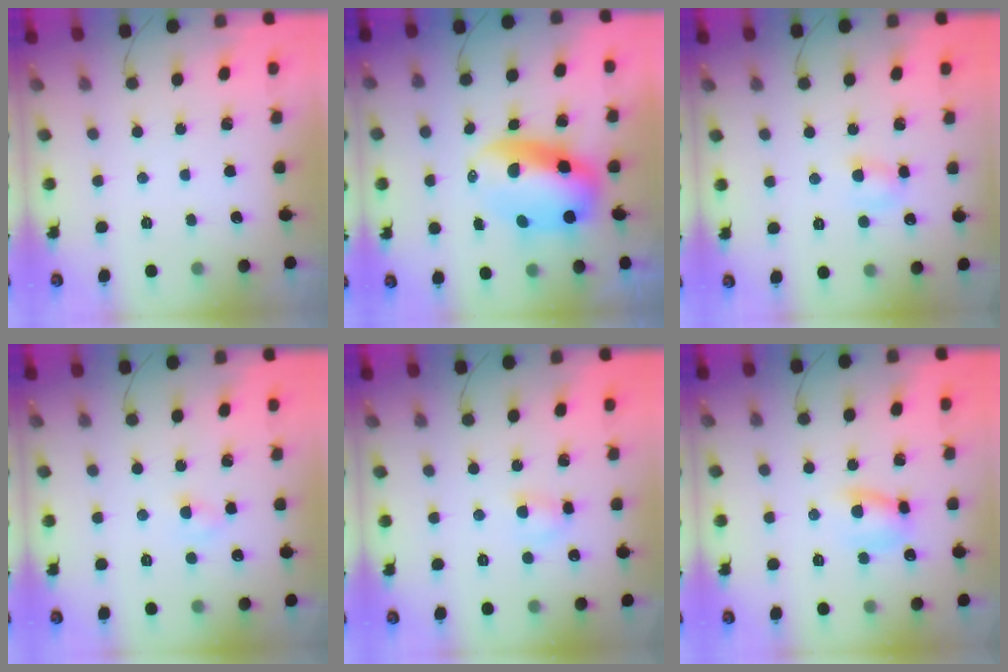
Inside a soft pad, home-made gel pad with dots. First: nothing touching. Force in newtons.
{"total": 9.6, "press": 9.2, "slide": 2.8}
{"total": 3.8, "press": 3.6, "slide": 1.3}
{"total": 2.3, "press": 2.1, "slide": 1.0}
{"total": 2.7, "press": 2.5, "slide": 1.0}
{"total": 7.6, "press": 7.6, "slide": 0.4}